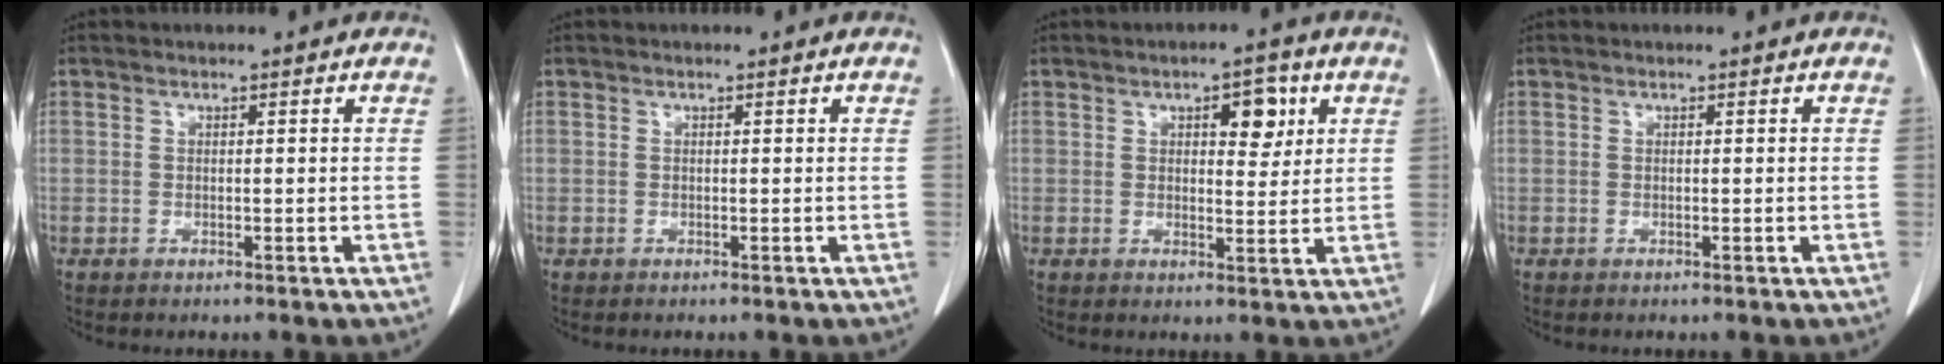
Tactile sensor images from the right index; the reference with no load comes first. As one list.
[{"total": 0.0}, {"total": 5.1, "force": [2.1, 2.2, 4.1], "torque": [-0.054, 0.004, 0.029]}, {"total": 0.0}]